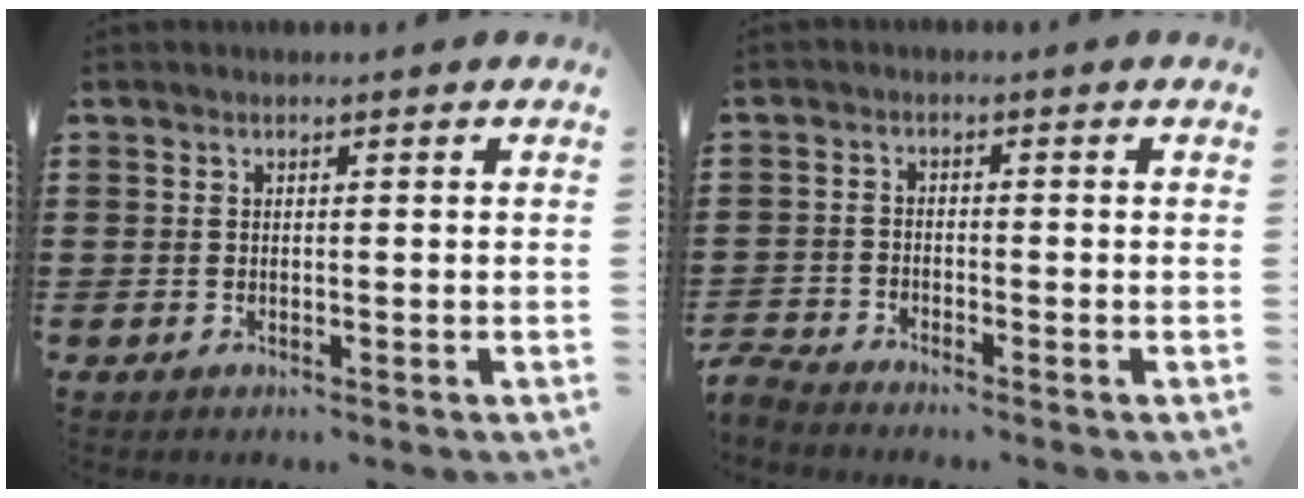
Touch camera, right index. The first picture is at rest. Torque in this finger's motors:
{"motor_torque": [-2.14, 0.00, -0.84, -0.21]}